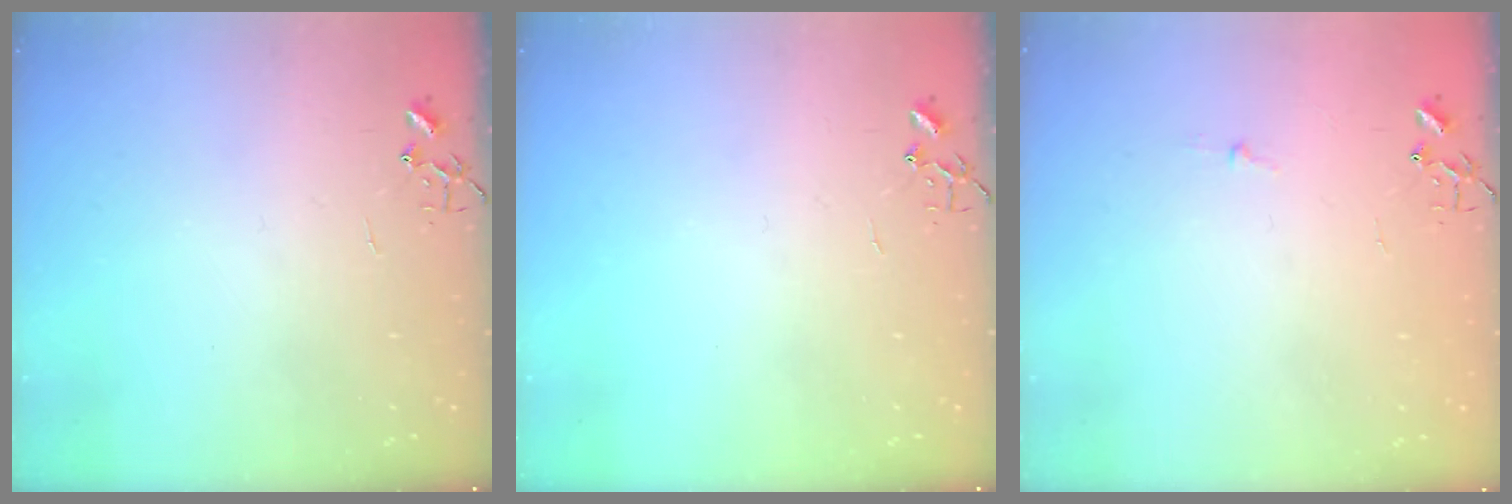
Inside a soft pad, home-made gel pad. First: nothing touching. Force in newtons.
{"total": 0.0}
{"total": 2.7, "press": 2.7, "slide": 0.3}